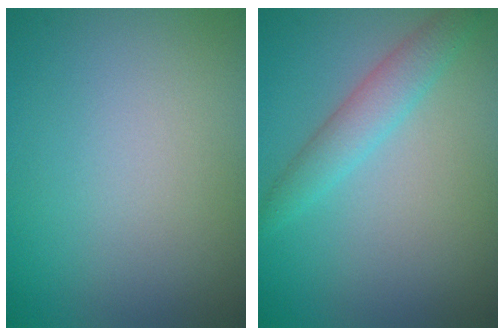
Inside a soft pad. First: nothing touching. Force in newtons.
{"total": 2.7, "press": 2.7, "slide": 0.1}